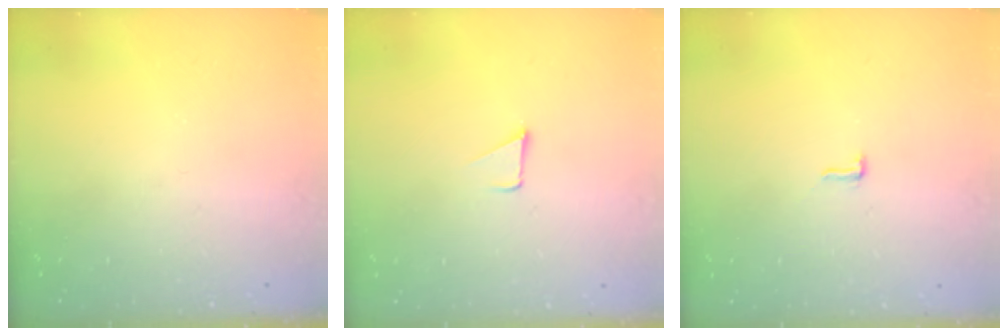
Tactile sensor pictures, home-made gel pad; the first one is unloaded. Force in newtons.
{"total": 1.7, "press": 1.7, "slide": 0.1}
{"total": 3.7, "press": 3.3, "slide": 1.7}